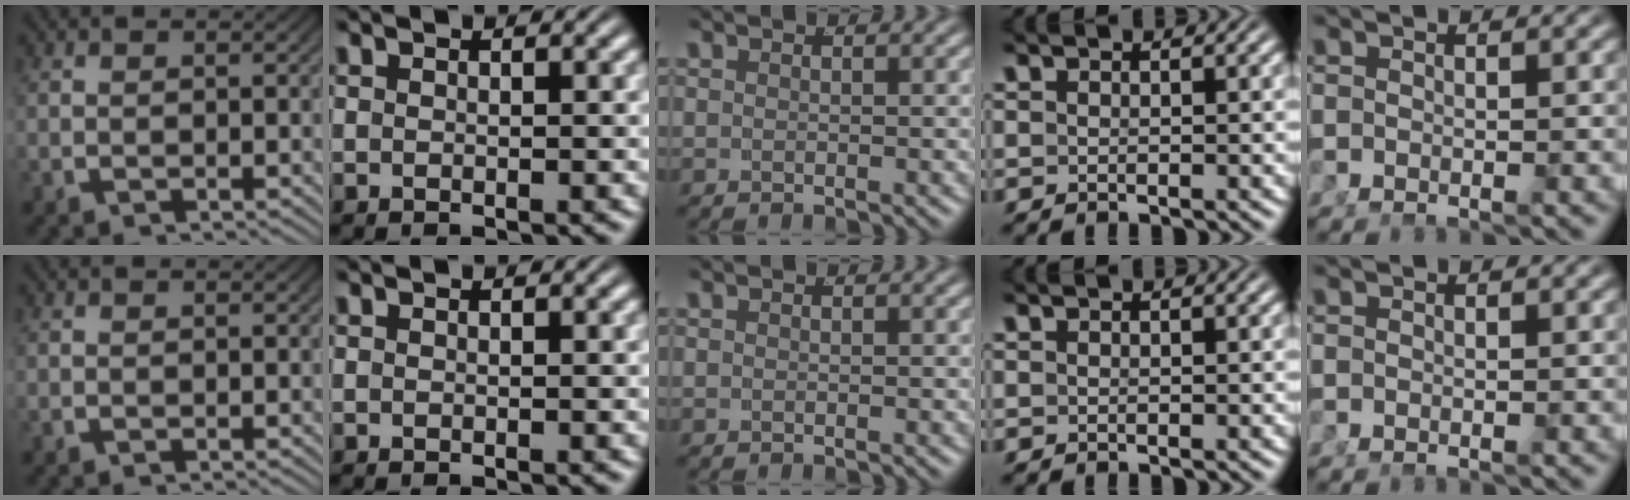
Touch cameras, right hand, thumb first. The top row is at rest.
{}